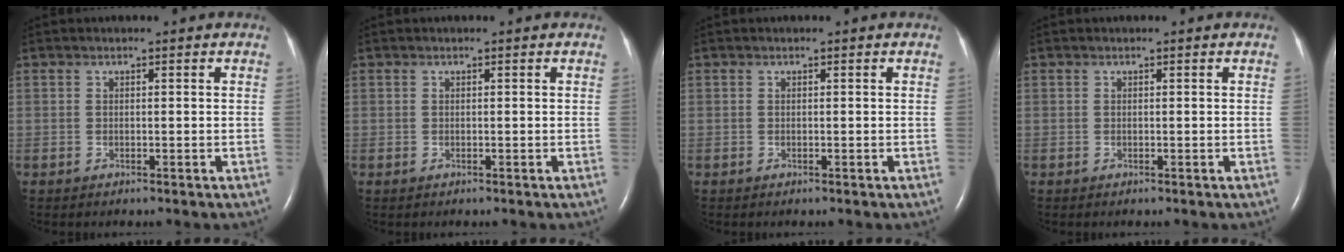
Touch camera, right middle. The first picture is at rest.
{"total": 0.0}
{"total": 0.0}
{"total": 0.0}